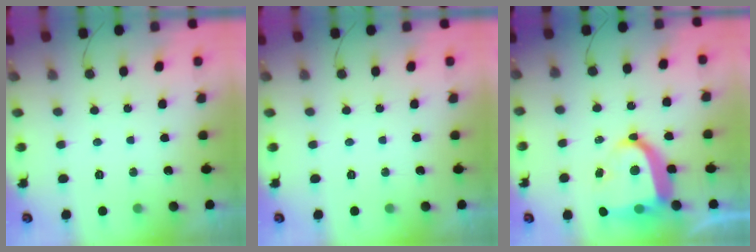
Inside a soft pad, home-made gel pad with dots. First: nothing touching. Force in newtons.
{"total": 0.0}
{"total": 16.3, "press": 16.2, "slide": 1.6}